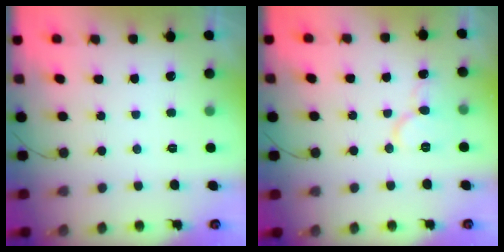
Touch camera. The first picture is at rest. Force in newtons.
{"total": 8.0, "press": 8.0, "slide": 0.9}